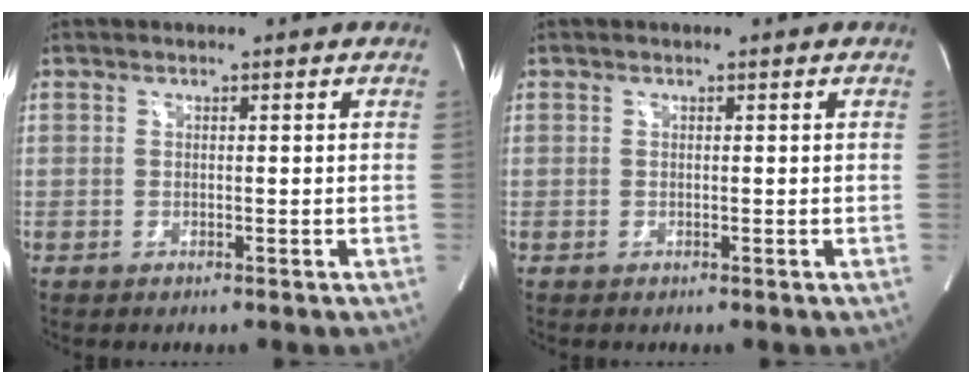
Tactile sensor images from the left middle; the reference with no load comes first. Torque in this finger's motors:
{"motor_torque": [0.31, -0.45, 0.15, 0.02]}